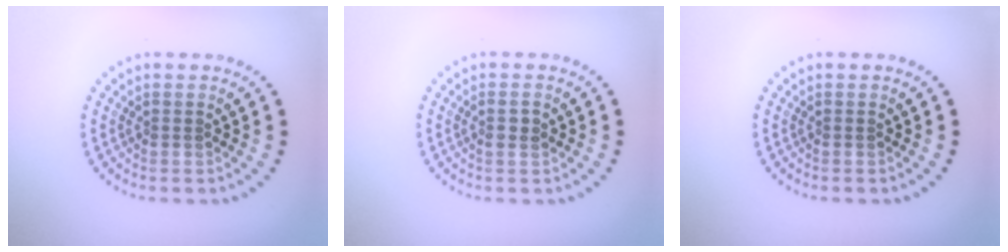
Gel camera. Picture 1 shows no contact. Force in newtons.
{"total": 1.2, "press": 1.2, "slide": 0.4}
{"total": 0.0}